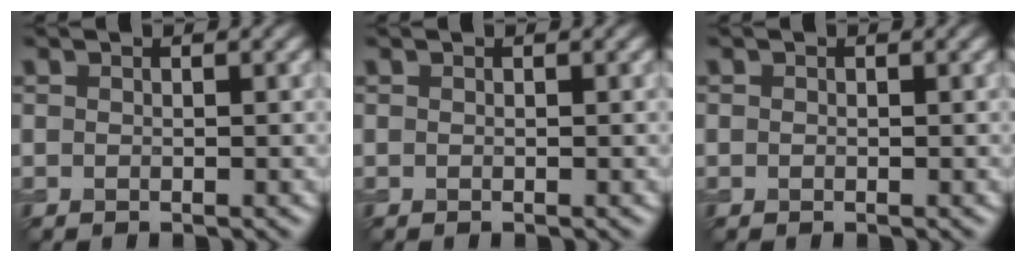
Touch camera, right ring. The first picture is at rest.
{"total": 0.0}
{"total": 0.0}